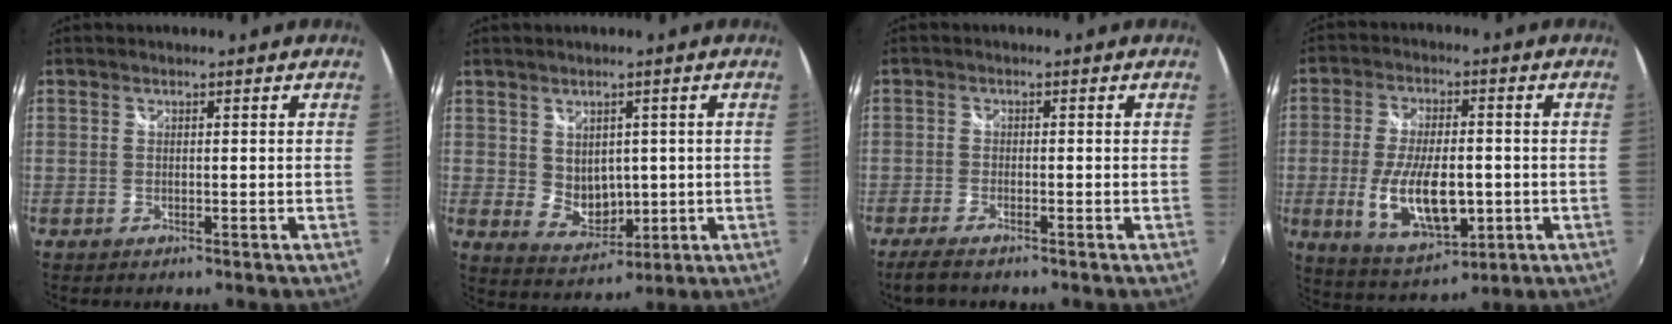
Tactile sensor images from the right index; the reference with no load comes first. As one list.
[{"total": 6.0, "force": [1.1, 5.0, 3.1], "torque": [-0.052, -0.006, 0.039]}, {"total": 4.4, "force": [-3.4, 1.1, 2.5], "torque": [-0.065, -0.013, -0.067]}, {"total": 13.9, "force": [-2.7, 6.3, 12.1], "torque": [-0.235, -0.020, -0.033]}]